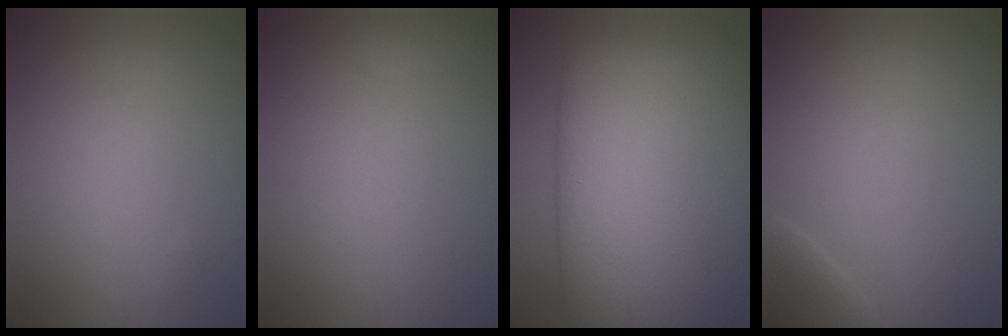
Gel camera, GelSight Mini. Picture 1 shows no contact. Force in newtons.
{"total": 1.1, "press": 1.1, "slide": 0.1}
{"total": 16.9, "press": 16.9, "slide": 0.9}
{"total": 2.5, "press": 2.5, "slide": 0.2}